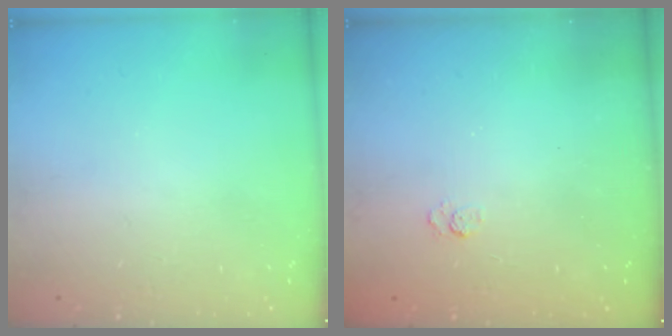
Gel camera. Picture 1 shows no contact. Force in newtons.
{"total": 2.1, "press": 1.6, "slide": 1.3}